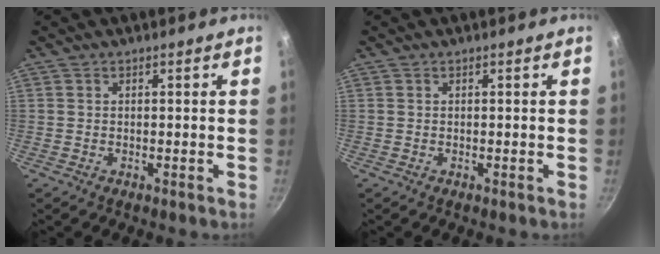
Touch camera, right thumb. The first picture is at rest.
{"total": 0.0}